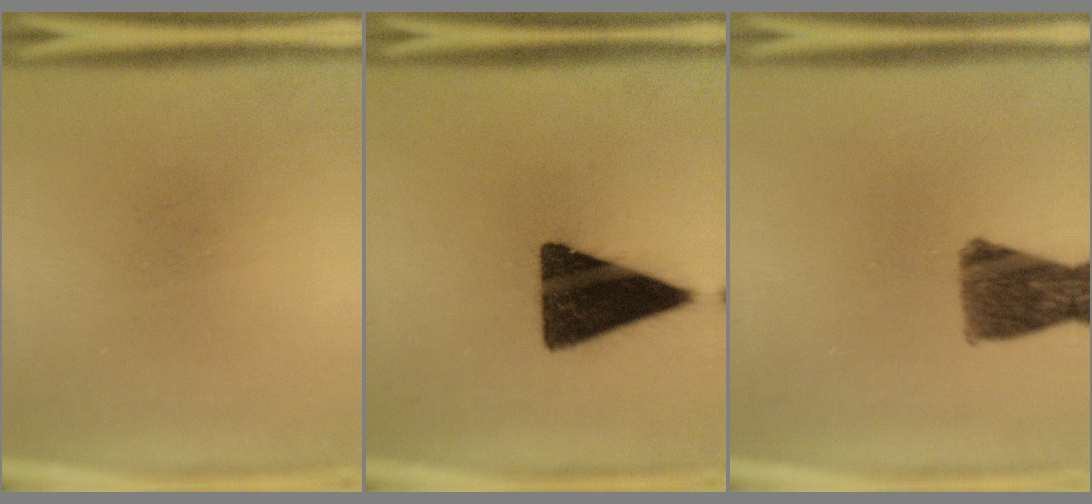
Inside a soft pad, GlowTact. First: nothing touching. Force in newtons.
{"total": 16.3}
{"total": 9.8}